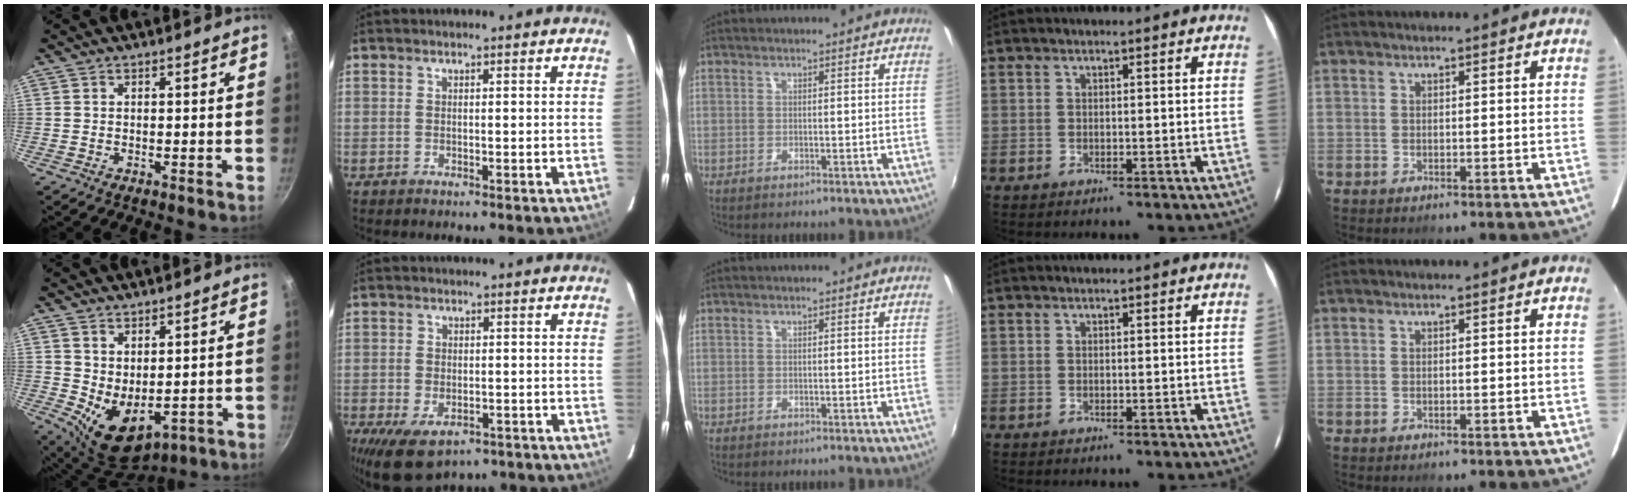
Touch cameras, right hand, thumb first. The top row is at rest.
{"thumb": {"total": 7.9, "force": [1.2, 5.0, 6.0], "torque": [-0.075, -0.028, 0.040]}, "index": {"total": 9.7, "force": [-5.4, 5.4, 6.0], "torque": [-0.128, -0.029, -0.082]}}